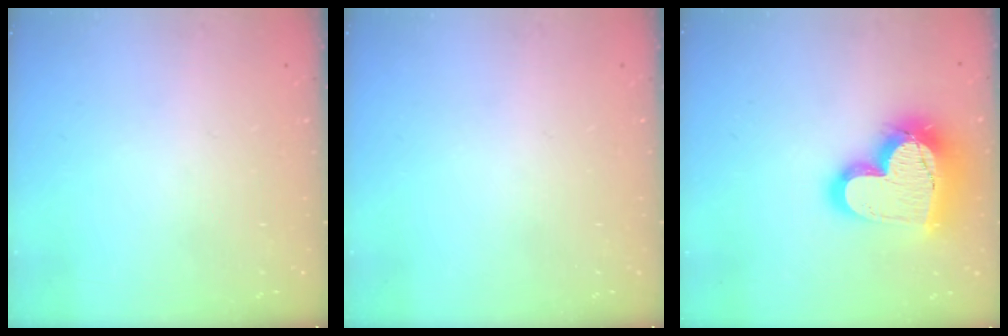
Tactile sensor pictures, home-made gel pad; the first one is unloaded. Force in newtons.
{"total": 0.0}
{"total": 23.1, "press": 23.0, "slide": 1.8}